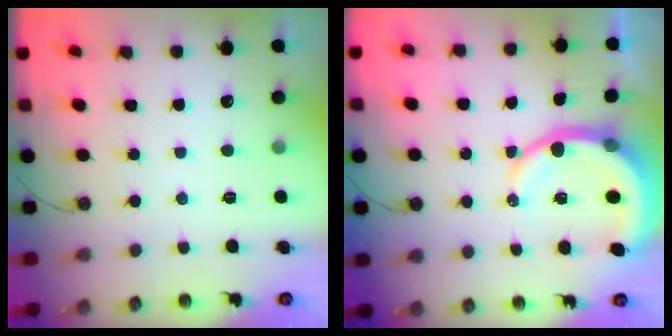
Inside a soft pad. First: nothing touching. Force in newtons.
{"total": 10.1, "press": 10.0, "slide": 1.3}